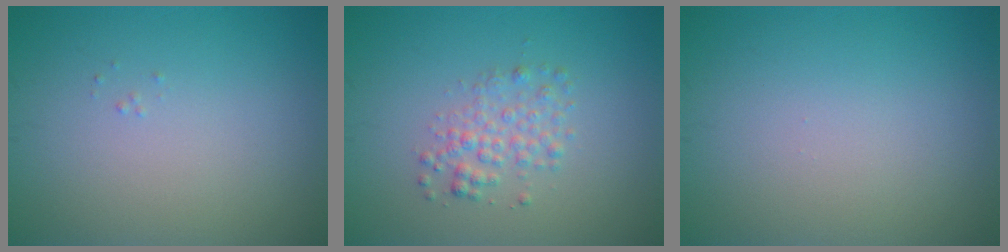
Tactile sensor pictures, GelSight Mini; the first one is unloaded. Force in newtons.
{"total": 2.3, "press": 2.3, "slide": 0.1}
{"total": 0.0}